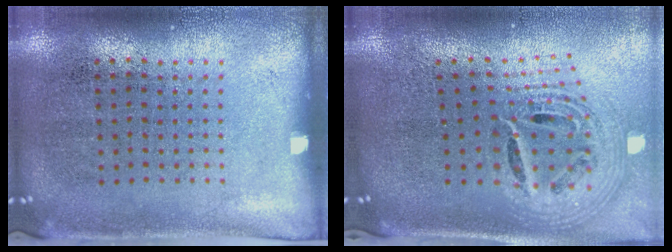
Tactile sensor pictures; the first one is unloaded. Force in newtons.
{"total": 2.3, "press": 1.6, "slide": 1.7}